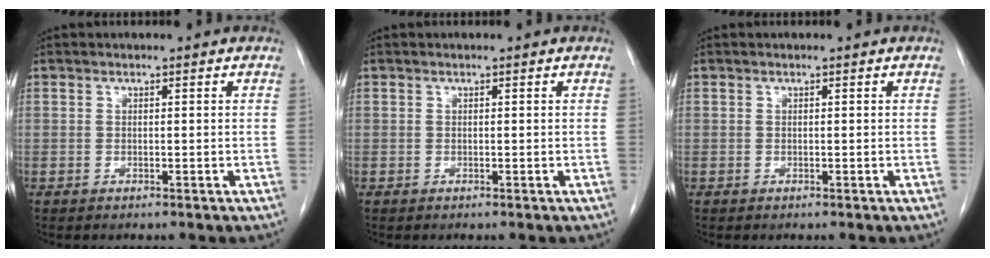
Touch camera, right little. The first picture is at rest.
{"total": 0.0}
{"total": 0.0}